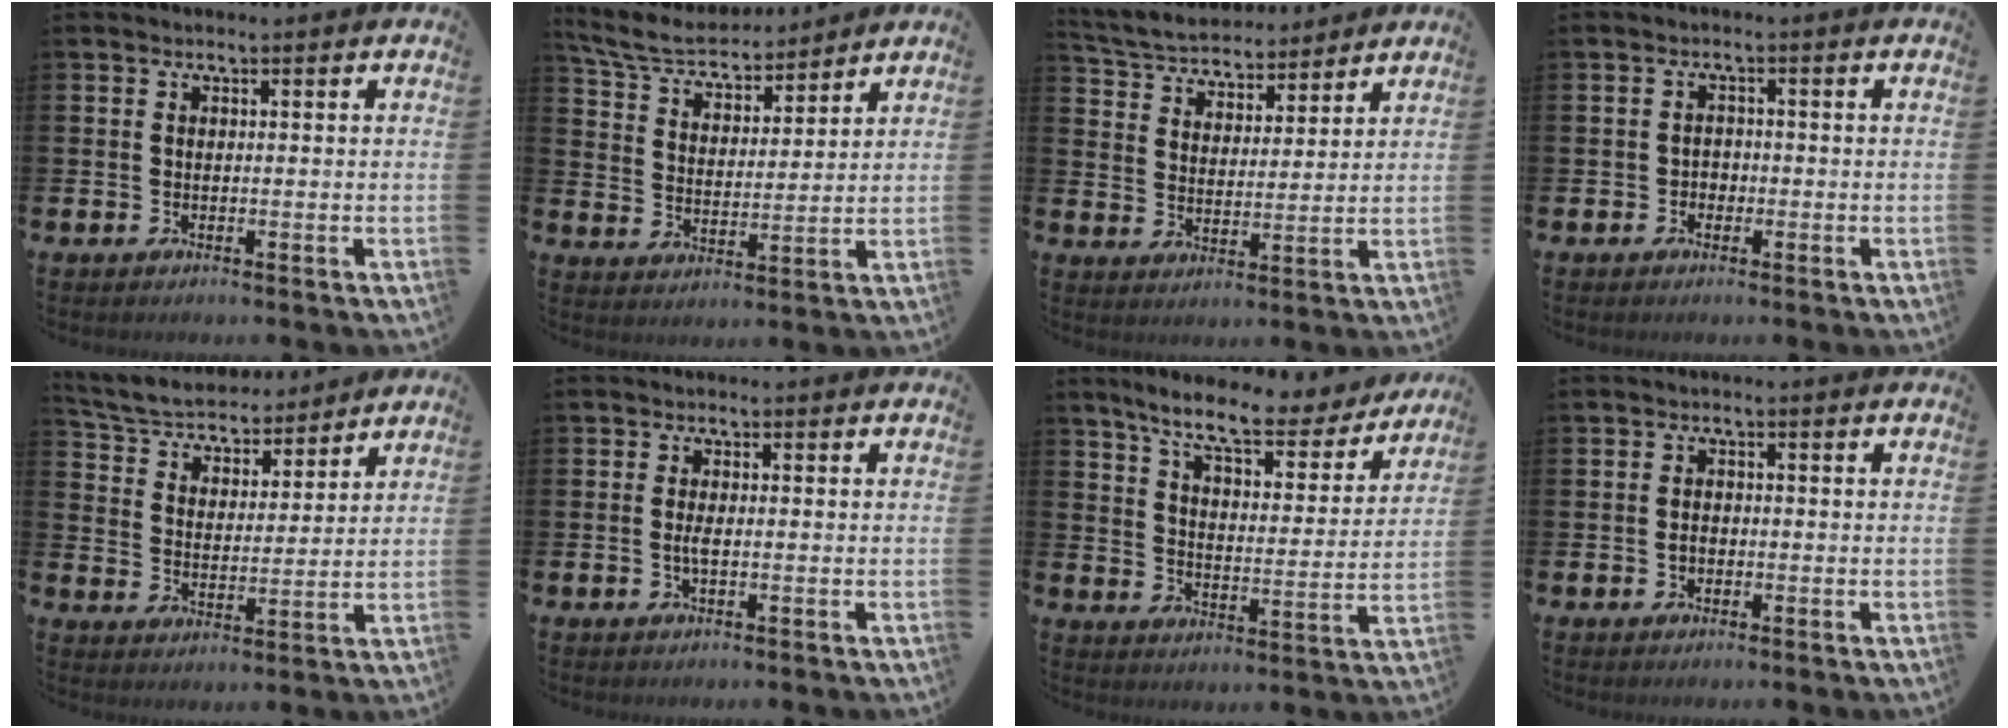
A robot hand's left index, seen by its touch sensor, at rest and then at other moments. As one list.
[{"total": 6.7, "force": [6.3, 1.6, 1.7], "torque": [-0.065, -0.037, 0.111]}, {"total": 4.9, "force": [4.8, 1.2, 0.0], "torque": [-0.028, -0.032, 0.082]}, {"total": 1.5, "force": [-0.8, 1.3, 0.3], "torque": [-0.010, 0.004, -0.018]}, {"total": 5.2, "force": [5.0, 1.3, 0.5], "torque": [-0.042, -0.040, 0.083]}, {"total": 1.4, "force": [-0.2, 0.4, 1.3], "torque": [-0.032, 0.003, -0.003]}, {"total": 8.9, "force": [7.8, 1.8, 3.9], "torque": [-0.092, -0.045, 0.132]}, {"total": 1.3, "force": [-0.3, 1.0, 0.8], "torque": [-0.017, 0.006, -0.008]}]